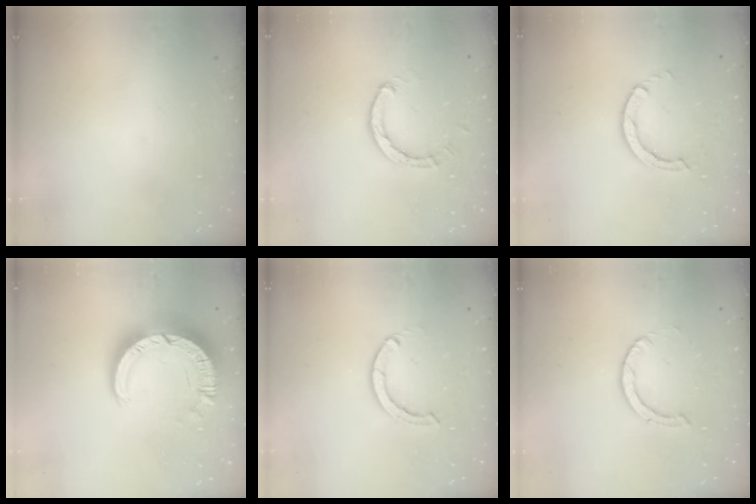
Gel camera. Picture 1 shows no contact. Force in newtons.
{"total": 3.0, "press": 3.0, "slide": 0.3}
{"total": 2.8, "press": 2.8, "slide": 0.2}
{"total": 12.0, "press": 11.9, "slide": 1.2}
{"total": 3.4, "press": 3.4, "slide": 0.3}
{"total": 0.8, "press": 0.8, "slide": 0.1}